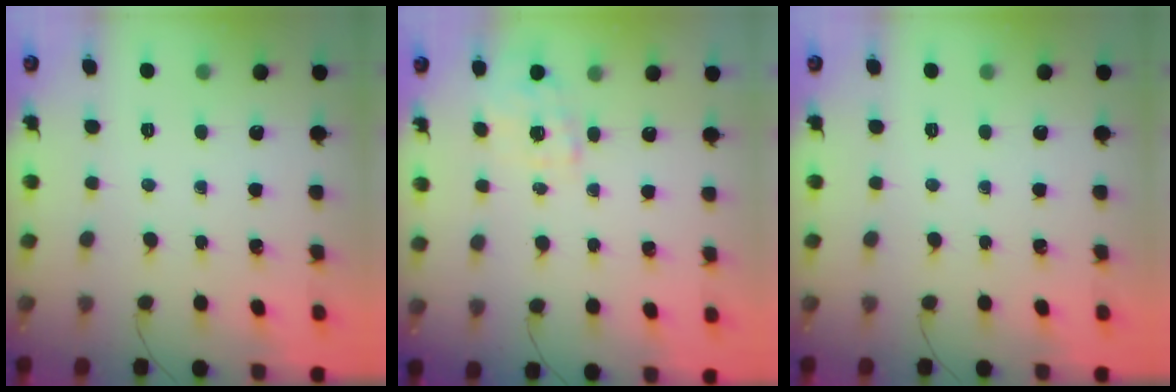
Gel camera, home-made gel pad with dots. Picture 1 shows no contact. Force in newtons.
{"total": 3.3, "press": 3.2, "slide": 0.7}
{"total": 0.0}